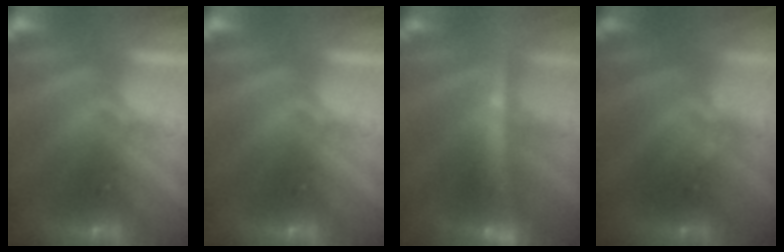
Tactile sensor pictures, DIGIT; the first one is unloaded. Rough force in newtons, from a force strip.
{"total": 0.0}
{"total": 4.8}
{"total": 2.3}